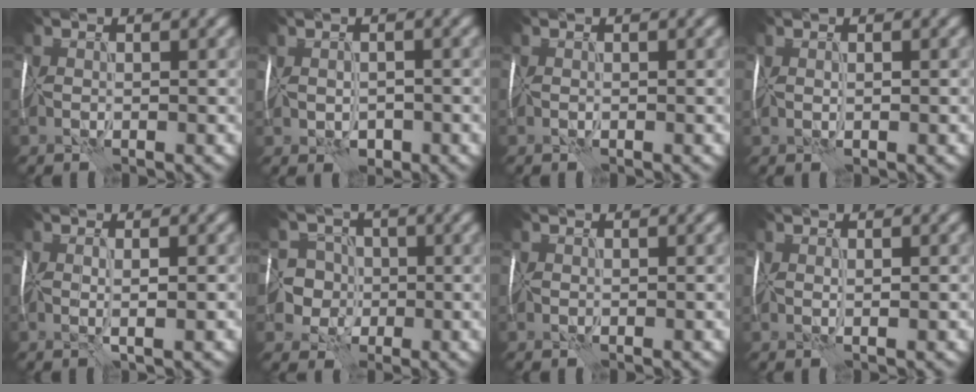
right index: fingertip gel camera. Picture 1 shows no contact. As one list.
[{"total": 1.8, "force": [-0.3, 1.3, 1.1], "torque": [-0.019, -0.003, -0.002]}, {"total": 0.0}, {"total": 1.0, "force": [0.5, 0.4, 0.7], "torque": [-0.001, 0.004, 0.013]}, {"total": 1.7, "force": [0.6, 0.4, 1.6], "torque": [-0.010, 0.008, 0.015]}, {"total": 7.5, "force": [-1.4, 7.1, 1.8], "torque": [-0.022, 0.010, -0.064]}, {"total": 0.0}, {"total": 1.0, "force": [0.8, 0.0, 0.6], "torque": [0.000, 0.003, 0.012]}]